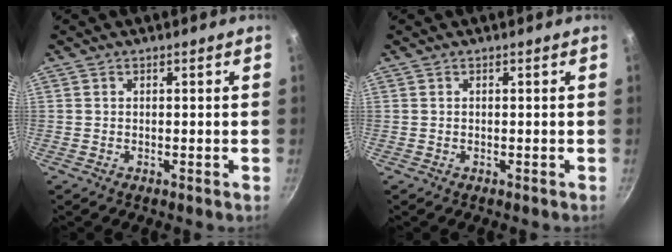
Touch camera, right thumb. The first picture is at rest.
{"total": 0.0}